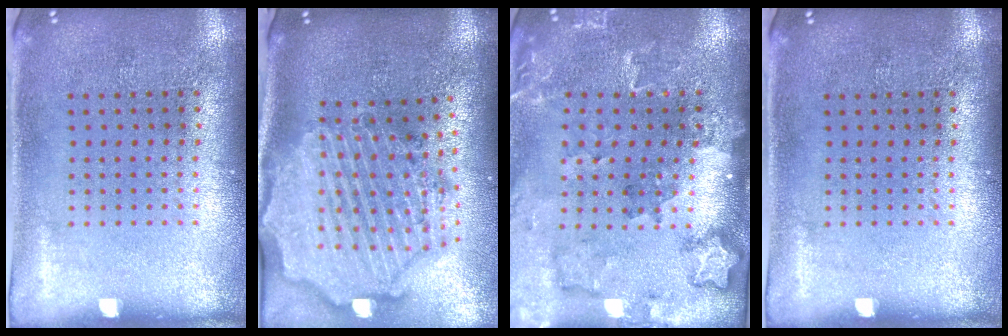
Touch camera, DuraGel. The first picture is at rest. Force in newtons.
{"total": 3.6, "press": 3.0, "slide": 2.0}
{"total": 1.8, "press": 1.8, "slide": 0.0}
{"total": 0.0}